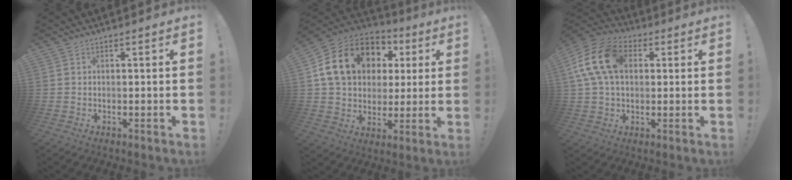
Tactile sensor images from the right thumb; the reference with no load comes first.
{"total": 20.3, "force": [7.3, 14.7, 11.9], "torque": [-0.190, -0.011, 0.149]}
{"total": 16.7, "force": [3.7, 11.5, 11.6], "torque": [-0.218, 0.011, 0.069]}